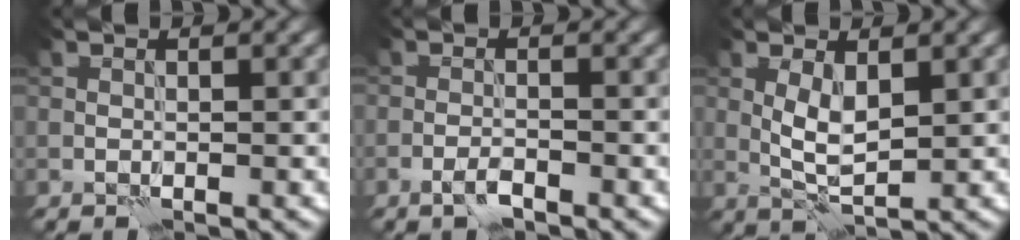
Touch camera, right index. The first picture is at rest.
{"total": 1.4, "force": [-1.0, 0.3, 0.9], "torque": [-0.019, 0.002, -0.025]}
{"total": 3.0, "force": [0.8, 1.2, 2.6], "torque": [-0.058, -0.002, 0.016]}